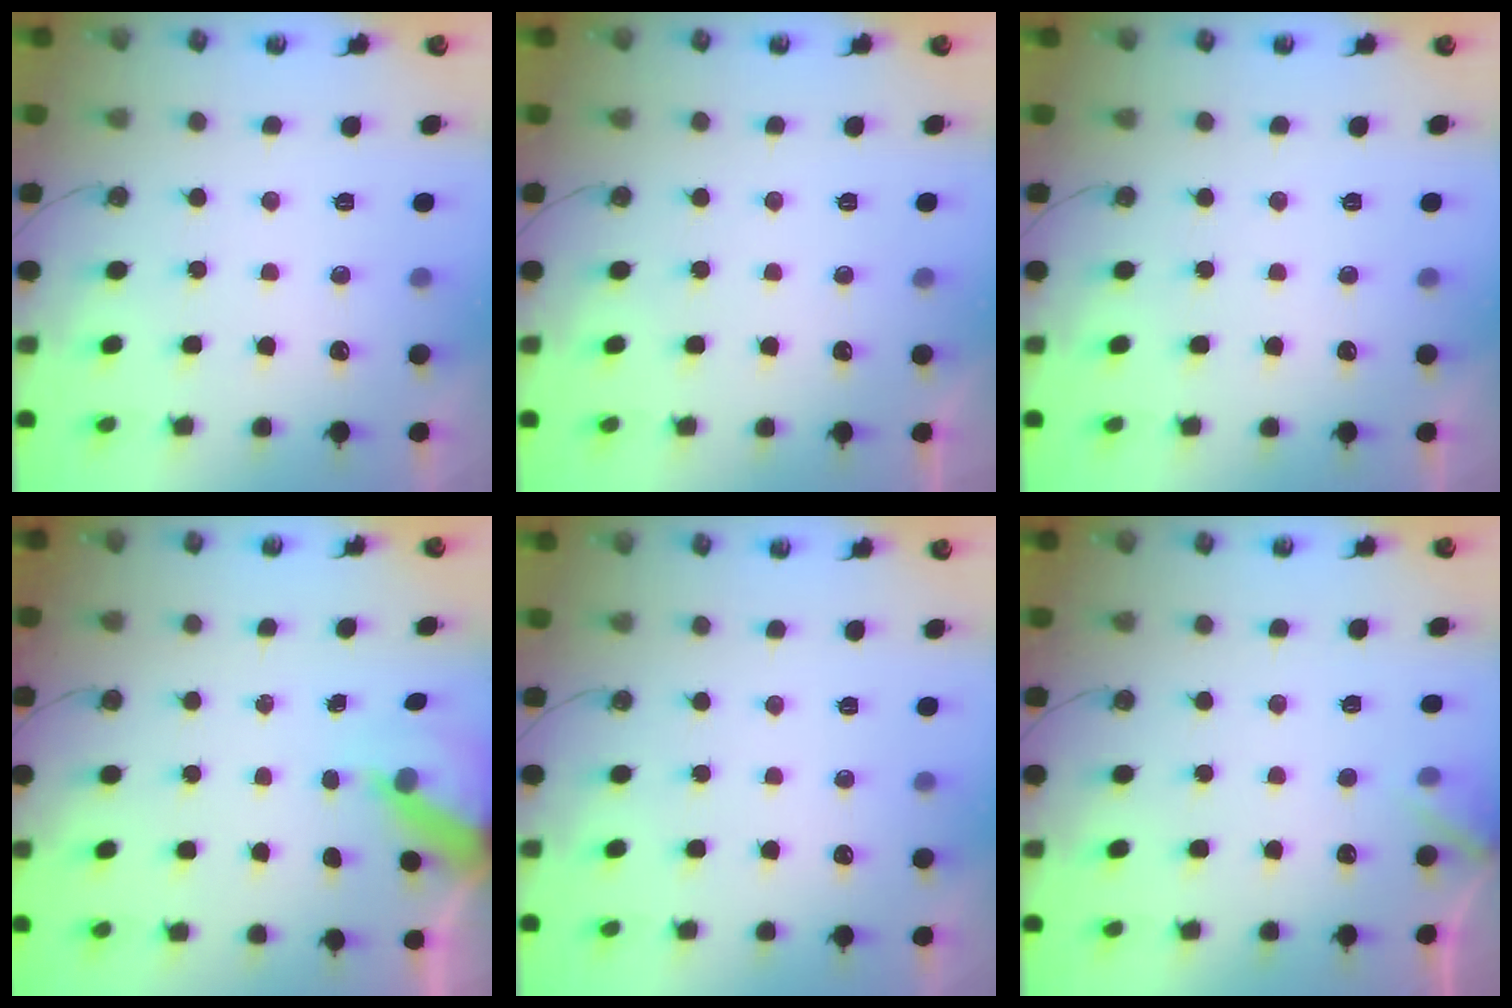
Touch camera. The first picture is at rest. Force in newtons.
{"total": 0.0}
{"total": 0.0}
{"total": 5.7, "press": 5.6, "slide": 0.4}
{"total": 0.0}
{"total": 4.7, "press": 4.7, "slide": 0.6}